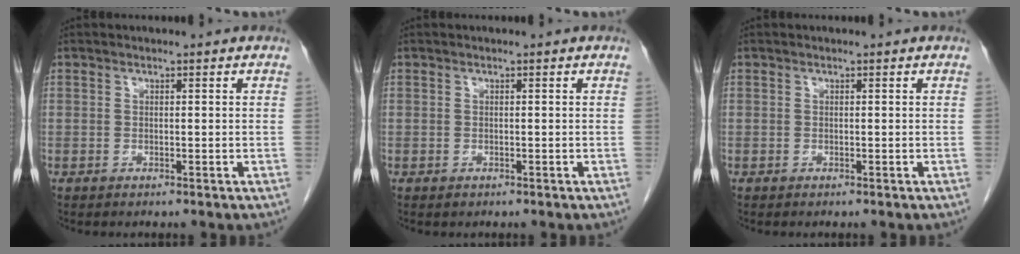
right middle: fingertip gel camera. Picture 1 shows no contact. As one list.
[{"total": 0.0}, {"total": 0.0}]